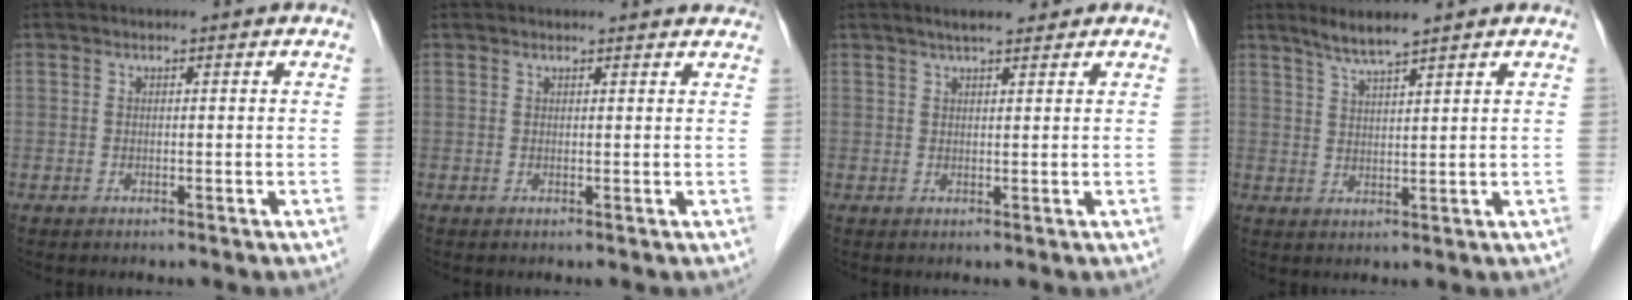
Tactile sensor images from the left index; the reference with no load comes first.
{"total": 2.3, "force": [2.3, 0.3, 0.1], "torque": [-0.009, 0.003, 0.018]}
{"total": 3.6, "force": [2.8, 0.8, 2.1], "torque": [-0.037, 0.011, 0.046]}
{"total": 4.3, "force": [3.5, -0.5, 2.5], "torque": [-0.054, 0.000, 0.069]}